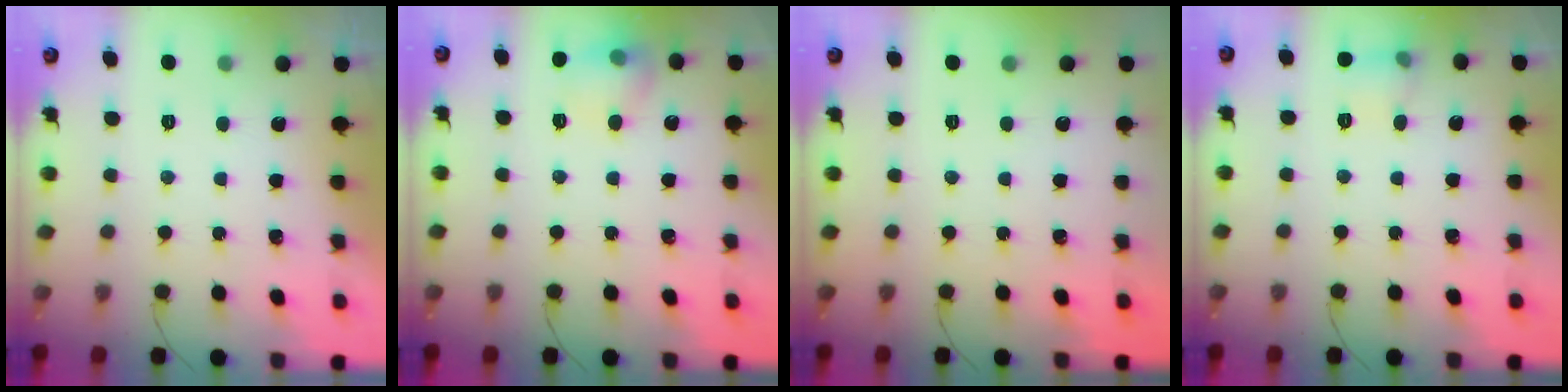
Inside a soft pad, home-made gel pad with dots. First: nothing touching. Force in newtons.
{"total": 10.1, "press": 10.0, "slide": 1.4}
{"total": 0.0}
{"total": 7.5, "press": 7.3, "slide": 1.8}